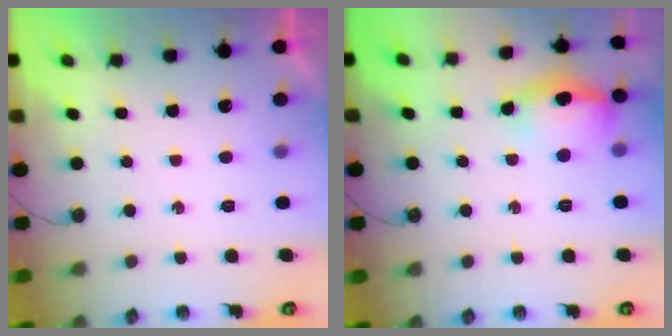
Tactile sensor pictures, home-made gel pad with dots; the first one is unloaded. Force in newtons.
{"total": 14.1, "press": 14.0, "slide": 1.9}